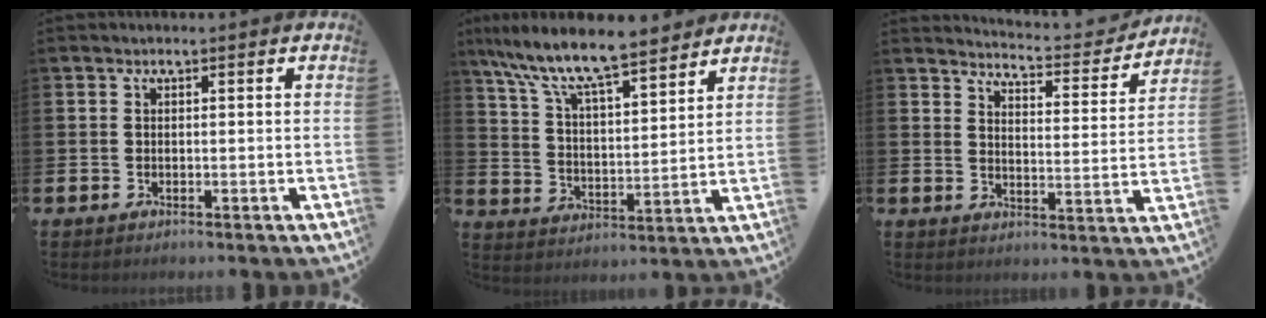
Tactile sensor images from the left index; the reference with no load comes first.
{"total": 10.0, "force": [9.0, 1.4, 4.0], "torque": [-0.114, -0.055, 0.157]}
{"total": 4.6, "force": [4.5, 0.2, 0.5], "torque": [-0.019, -0.040, 0.072]}